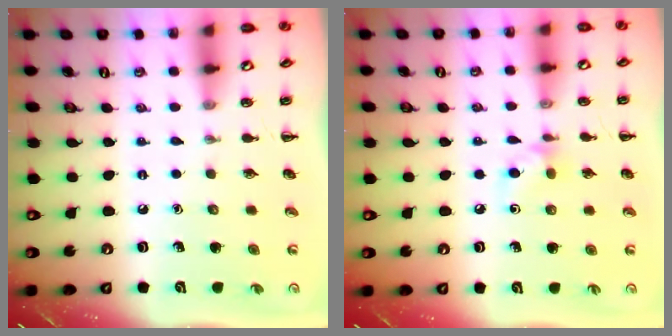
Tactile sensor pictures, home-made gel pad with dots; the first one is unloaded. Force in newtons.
{"total": 6.1, "press": 5.8, "slide": 2.1}